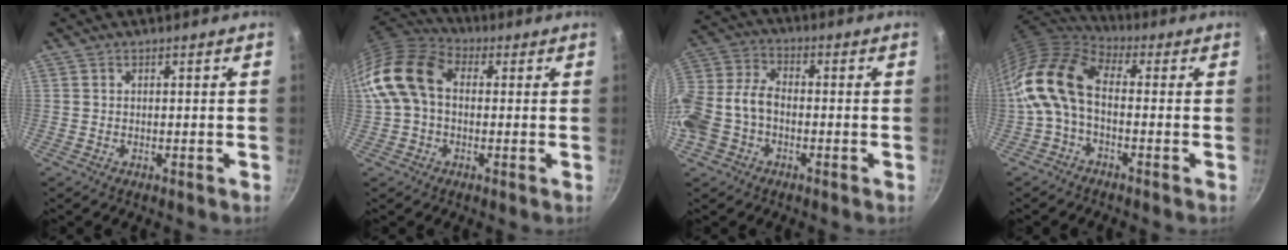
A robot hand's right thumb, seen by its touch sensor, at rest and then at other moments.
{"total": 12.7, "force": [0.9, 8.9, 9.0], "torque": [-0.153, 0.031, -0.002]}
{"total": 12.8, "force": [-3.7, 8.8, 8.5], "torque": [-0.178, 0.041, -0.084]}
{"total": 14.0, "force": [-1.5, 8.3, 11.1], "torque": [-0.219, 0.034, -0.049]}